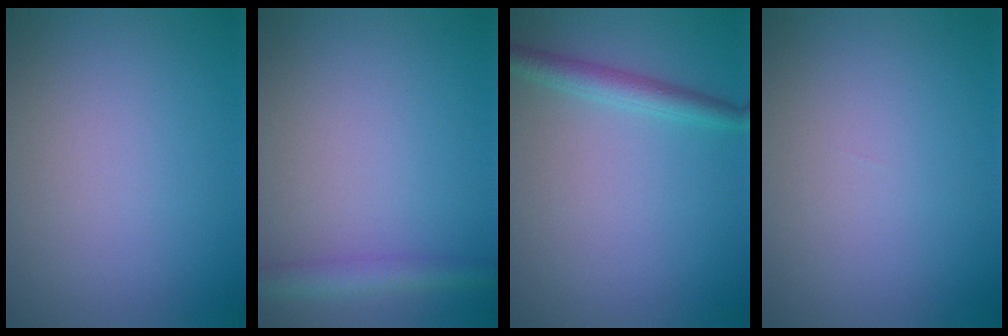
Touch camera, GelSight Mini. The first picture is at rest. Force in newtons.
{"total": 3.0, "press": 3.0, "slide": 0.1}
{"total": 2.3, "press": 2.3, "slide": 0.1}
{"total": 0.0}